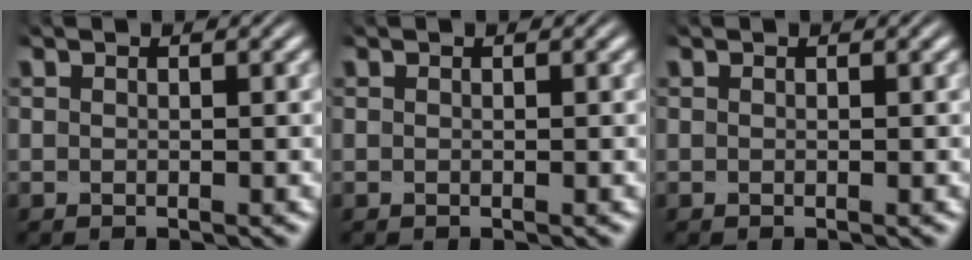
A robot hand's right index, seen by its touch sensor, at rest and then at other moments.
{"total": 0.0}
{"total": 0.0}